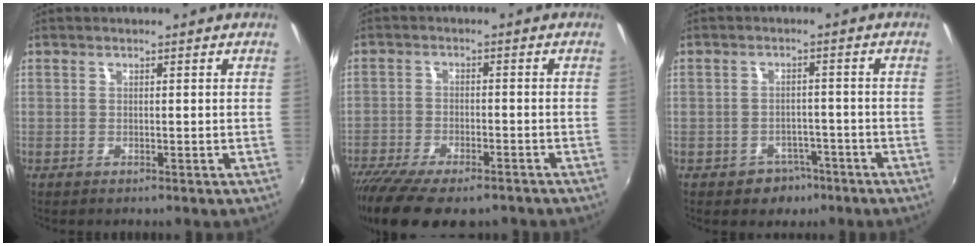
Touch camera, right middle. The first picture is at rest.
{"total": 16.5, "force": [-12.6, 5.3, 9.1], "torque": [-0.197, -0.060, -0.202]}
{"total": 5.2, "force": [-3.3, 3.9, 1.1], "torque": [-0.030, 0.011, -0.035]}